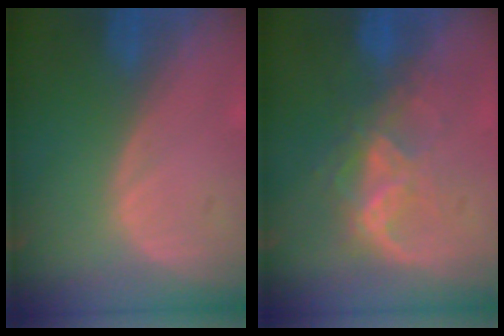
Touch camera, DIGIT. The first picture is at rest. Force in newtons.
{"total": 6.7, "press": 6.0, "slide": 3.0}